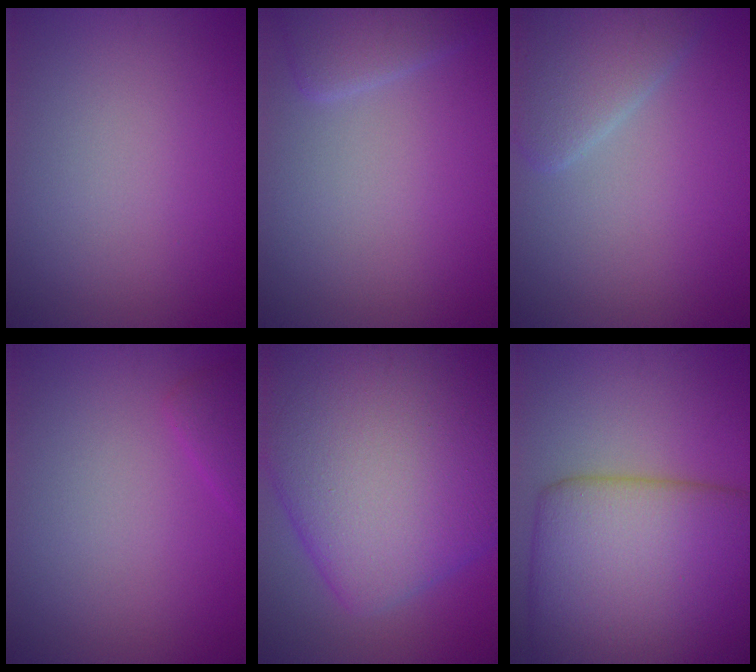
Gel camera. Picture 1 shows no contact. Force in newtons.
{"total": 2.6, "press": 2.6, "slide": 0.3}
{"total": 4.0, "press": 4.0, "slide": 0.2}
{"total": 1.4, "press": 1.4, "slide": 0.1}
{"total": 16.8, "press": 16.8, "slide": 0.5}
{"total": 11.5, "press": 11.5, "slide": 0.5}